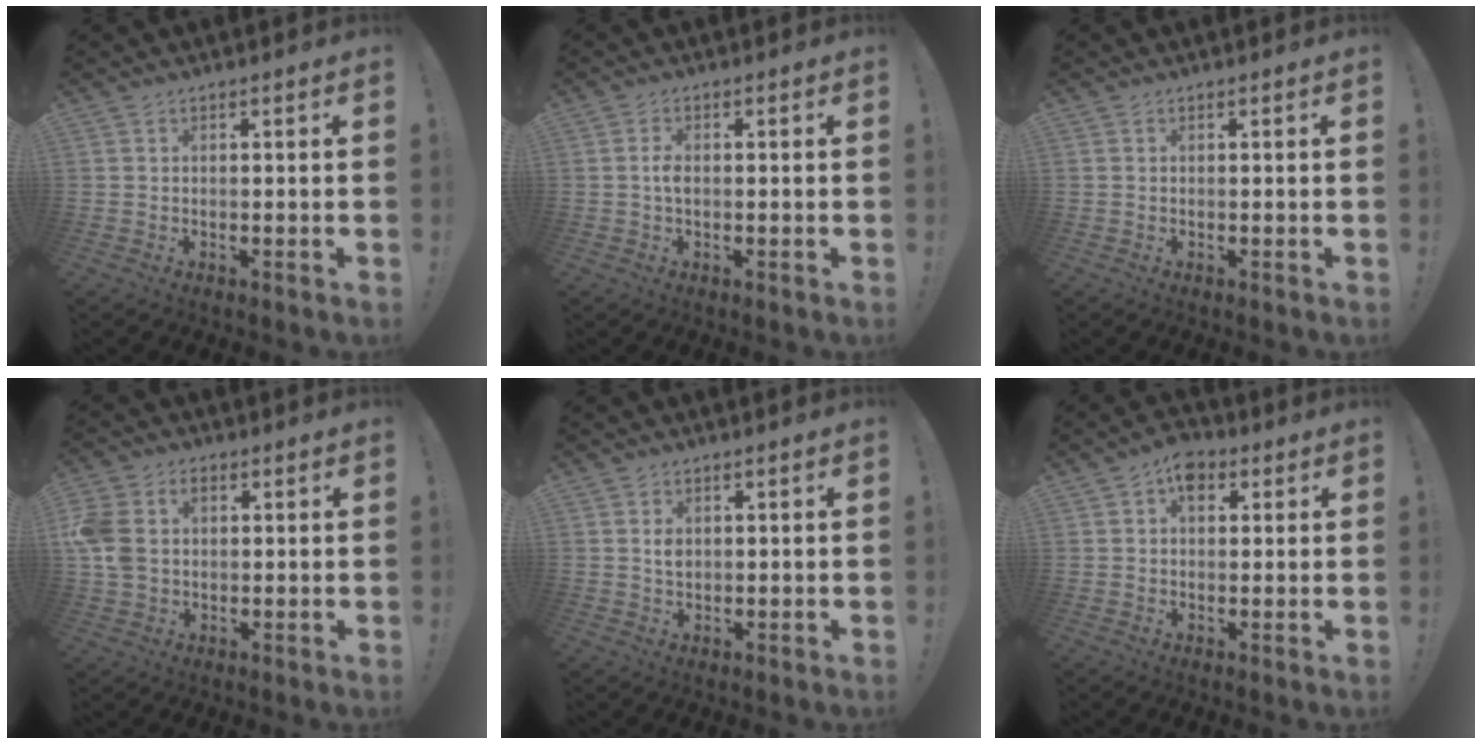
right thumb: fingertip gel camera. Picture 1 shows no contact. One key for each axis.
{"total": 2.6, "fx": -0.4, "fy": 1.3, "fz": 2.2, "tx": -0.034, "ty": 0.005, "tz": -0.010}
{"total": 0.0}
{"total": 9.9, "fx": 1.5, "fy": 7.6, "fz": 6.2, "tx": -0.134, "ty": 0.000, "tz": 0.029}
{"total": 2.6, "fx": 0.6, "fy": 2.1, "fz": 1.4, "tx": -0.006, "ty": -0.009, "tz": 0.006}
{"total": 6.2, "fx": 2.6, "fy": 4.4, "fz": 3.5, "tx": -0.042, "ty": -0.005, "tz": 0.046}